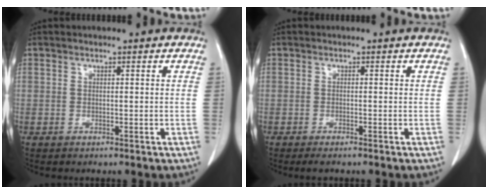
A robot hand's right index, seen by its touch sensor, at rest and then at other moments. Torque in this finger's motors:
{"motor_torque": [0.17, -0.14, 0.06, 0.02]}